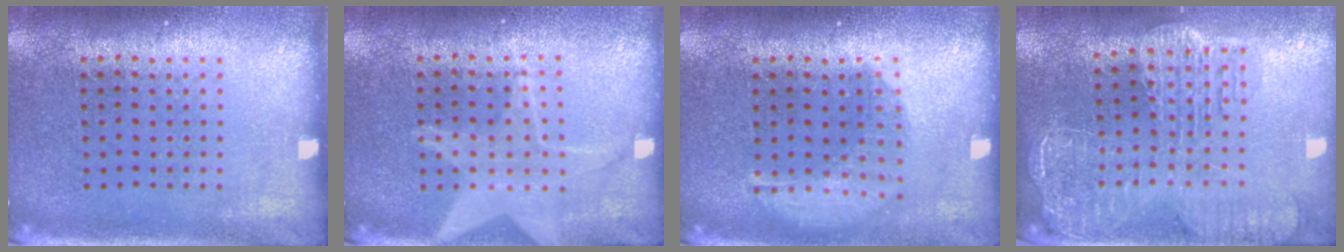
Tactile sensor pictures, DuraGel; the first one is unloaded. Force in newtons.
{"total": 2.7, "press": 2.7, "slide": 0.4}
{"total": 1.5, "press": 1.3, "slide": 0.7}
{"total": 2.8, "press": 2.4, "slide": 1.6}